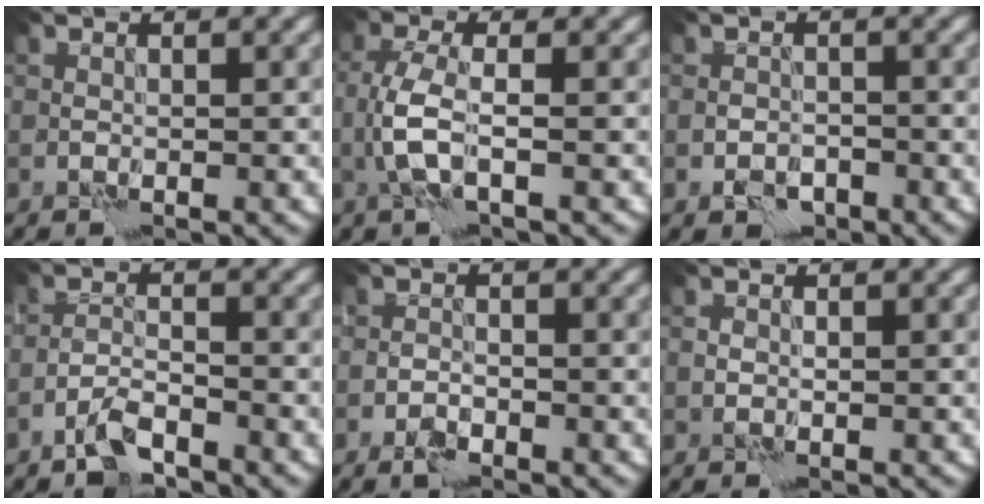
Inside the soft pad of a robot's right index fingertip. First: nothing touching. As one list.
[{"total": 3.1, "force": [-0.8, 0.7, 2.9], "torque": [-0.069, 0.006, -0.022]}, {"total": 2.1, "force": [-1.1, 1.5, 0.9], "torque": [-0.015, -0.001, -0.022]}, {"total": 2.9, "force": [-2.3, 0.7, 1.6], "torque": [-0.033, 0.005, -0.051]}, {"total": 1.6, "force": [-1.2, 0.7, 0.9], "torque": [-0.019, 0.000, -0.028]}, {"total": 0.0}]